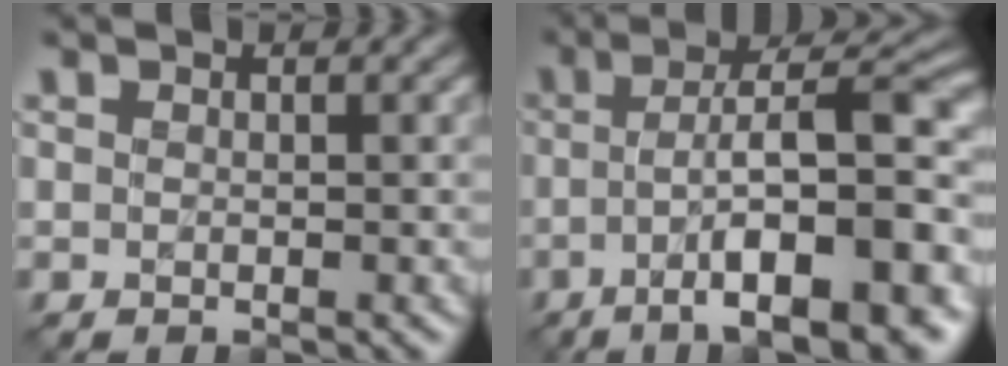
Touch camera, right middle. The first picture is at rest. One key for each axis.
{"total": 11.8, "fx": -3.2, "fy": 3.0, "fz": 11.0, "tx": -0.154, "ty": 0.021, "tz": -0.043}